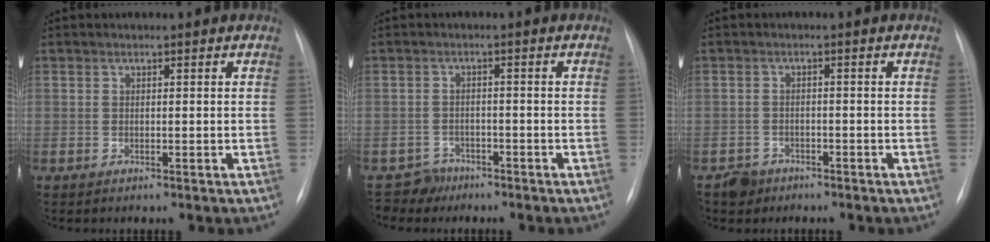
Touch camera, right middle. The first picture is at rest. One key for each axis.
{"total": 3.1, "fx": -2.4, "fy": 1.7, "fz": -0.9, "tx": 0.015, "ty": 0.003, "tz": -0.043}
{"total": 2.7, "fx": -1.9, "fy": 2.0, "fz": -0.1, "tx": -0.003, "ty": 0.008, "tz": -0.030}